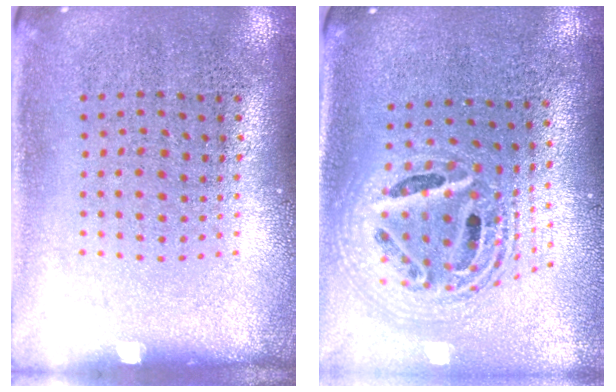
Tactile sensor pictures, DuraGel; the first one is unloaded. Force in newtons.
{"total": 2.3, "press": 1.8, "slide": 1.5}